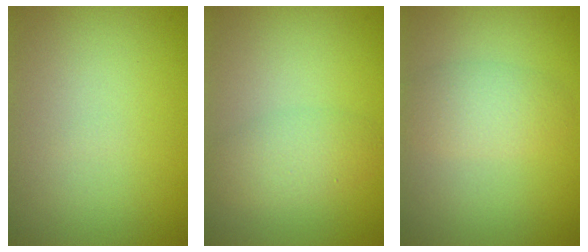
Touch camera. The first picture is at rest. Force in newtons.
{"total": 2.5, "press": 2.5, "slide": 0.1}
{"total": 2.7, "press": 2.7, "slide": 0.1}